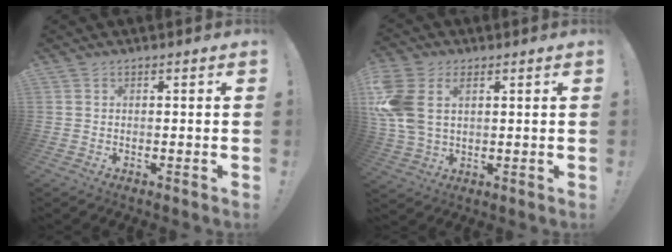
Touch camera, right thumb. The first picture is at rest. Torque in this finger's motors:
{"motor_torque": [0.71, 1.00, 1.53, 0.37, 0.42]}